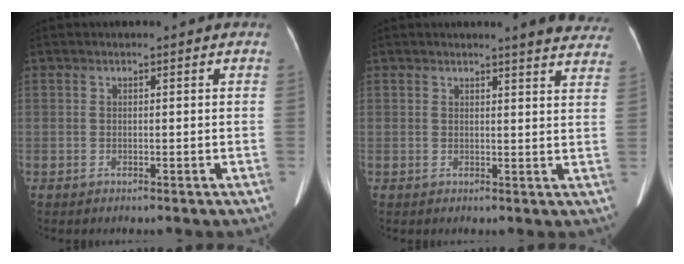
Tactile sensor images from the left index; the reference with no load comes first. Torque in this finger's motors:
{"motor_torque": [0.17, -0.32, 0.01, 0.03]}